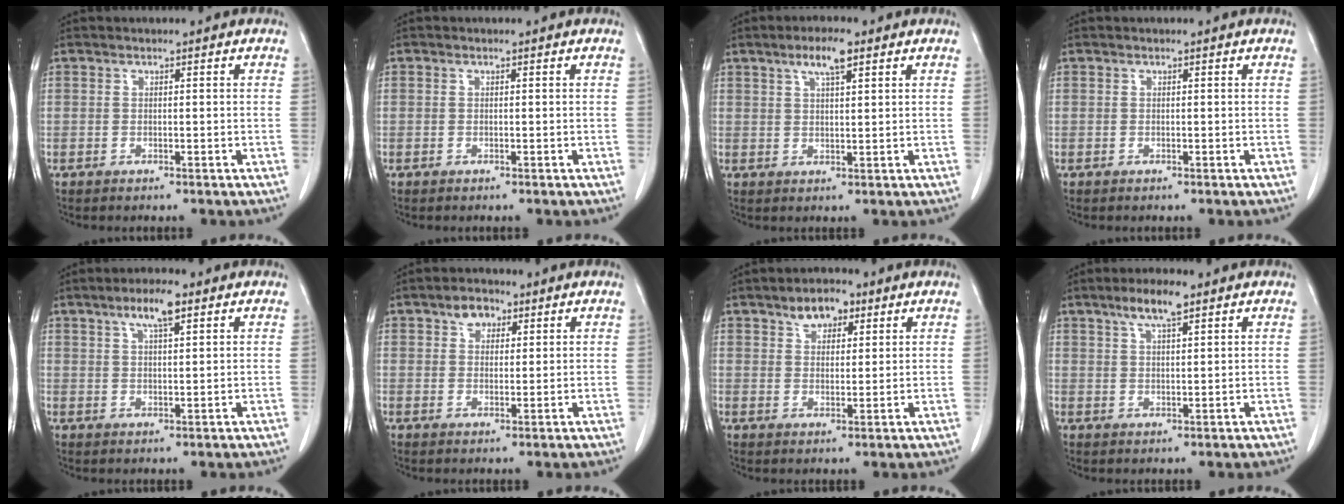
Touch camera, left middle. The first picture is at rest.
{"total": 0.0}
{"total": 4.5, "force": [2.7, 0.6, 3.5], "torque": [-0.069, 0.003, 0.047]}
{"total": 0.0}
{"total": 5.0, "force": [3.0, 0.8, 3.9], "torque": [-0.076, 0.004, 0.050]}
{"total": 3.5, "force": [2.0, 2.2, 1.8], "torque": [-0.033, 0.010, 0.034]}
{"total": 4.8, "force": [2.9, 2.5, 2.8], "torque": [-0.046, 0.008, 0.049]}
{"total": 4.9, "force": [3.2, 0.8, 3.5], "torque": [-0.072, 0.005, 0.058]}